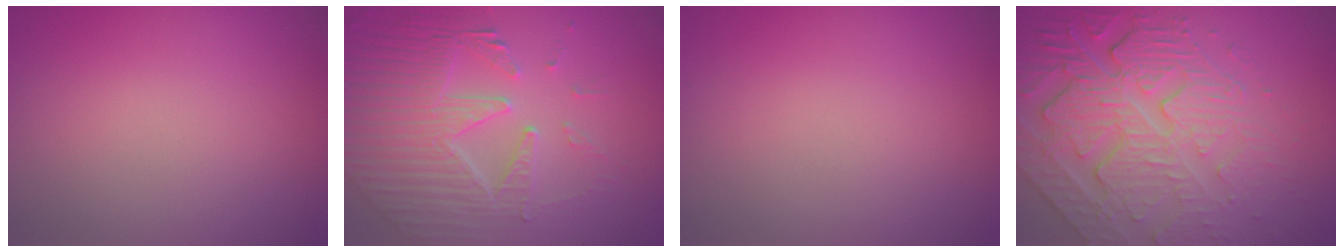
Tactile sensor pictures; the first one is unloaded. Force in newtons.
{"total": 6.7, "press": 5.1, "slide": 4.3}
{"total": 0.0}
{"total": 6.8, "press": 5.5, "slide": 4.0}